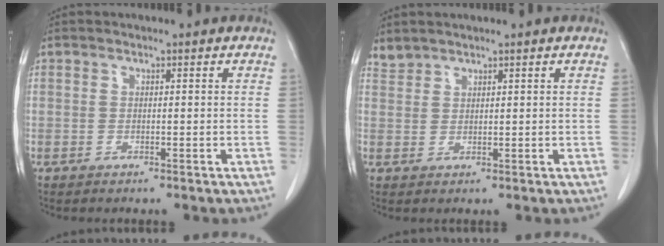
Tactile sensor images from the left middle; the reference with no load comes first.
{"total": 1.7, "force": [1.7, 0.3, -0.2], "torque": [0.003, 0.006, 0.036]}